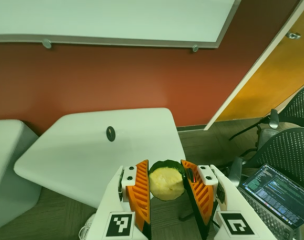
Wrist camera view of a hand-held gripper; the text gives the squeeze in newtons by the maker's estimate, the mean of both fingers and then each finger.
{"total": 12.0, "left": 12.6, "right": 11.4}